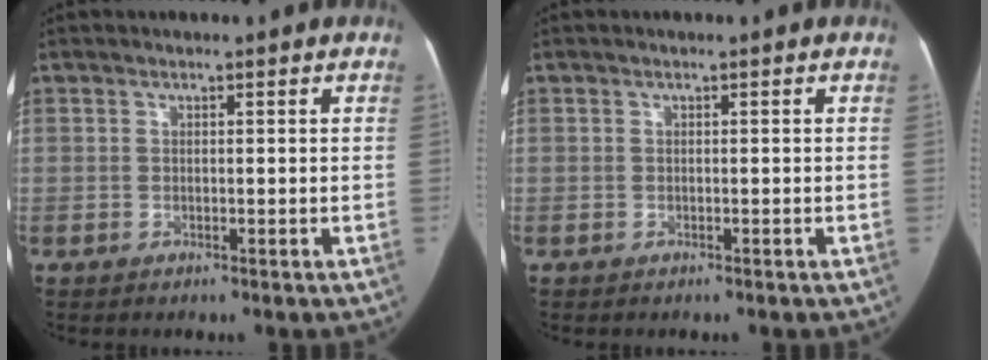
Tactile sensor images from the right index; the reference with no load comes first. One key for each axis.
{"total": 0.5, "fx": -0.2, "fy": 0.5, "fz": 0.0, "tx": 0.001, "ty": 0.005, "tz": -0.004}